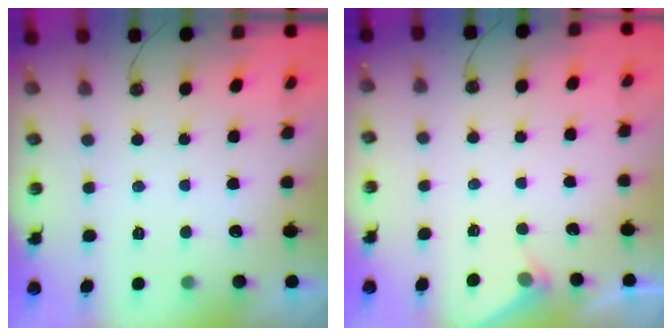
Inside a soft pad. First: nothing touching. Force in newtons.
{"total": 3.0, "press": 2.9, "slide": 0.4}